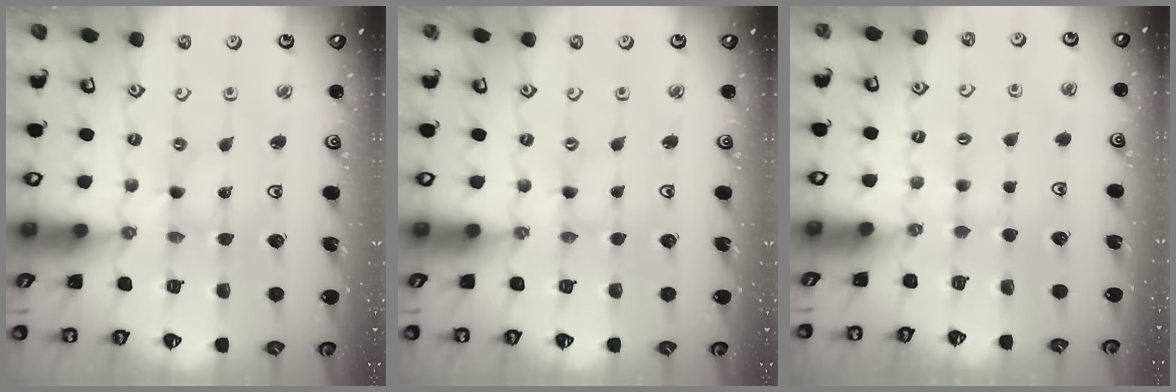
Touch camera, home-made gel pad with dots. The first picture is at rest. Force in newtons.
{"total": 0.0}
{"total": 3.0, "press": 3.0, "slide": 0.4}